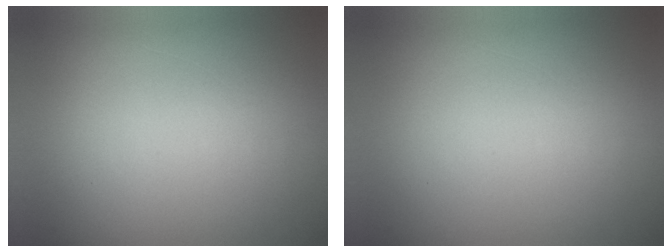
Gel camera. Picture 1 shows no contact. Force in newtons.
{"total": 0.0}